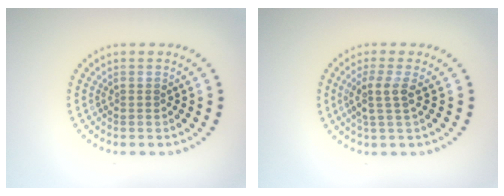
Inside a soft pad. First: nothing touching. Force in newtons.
{"total": 2.4, "press": 1.9, "slide": 1.5}